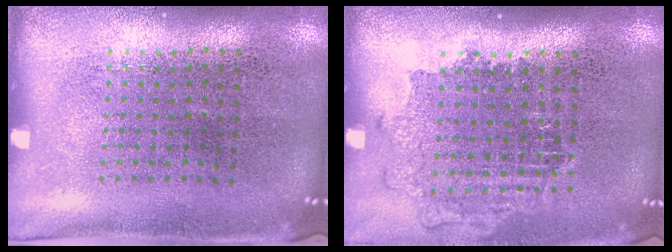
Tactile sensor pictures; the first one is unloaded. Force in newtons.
{"total": 1.3, "press": 1.1, "slide": 0.6}